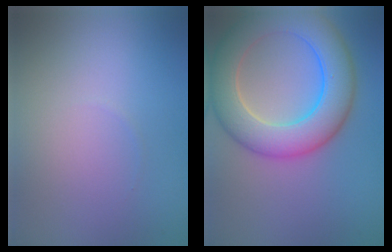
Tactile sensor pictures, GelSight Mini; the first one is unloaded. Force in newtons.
{"total": 9.0, "press": 9.0, "slide": 0.6}